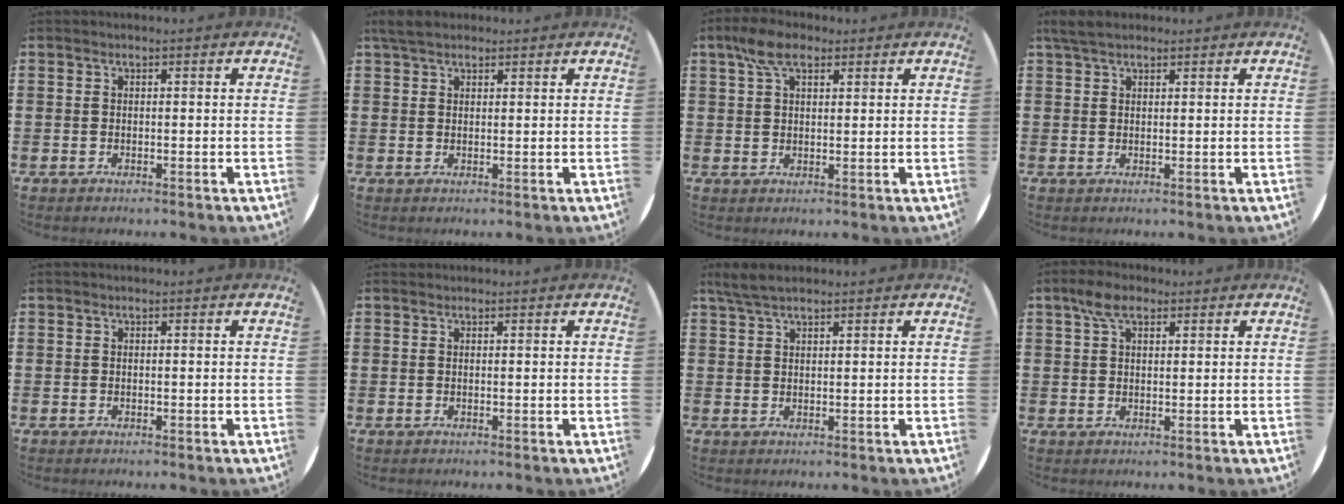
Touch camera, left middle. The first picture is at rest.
{"total": 2.7, "force": [2.2, 1.0, 1.2], "torque": [-0.029, 0.008, 0.042]}
{"total": 5.5, "force": [3.4, 2.7, 3.3], "torque": [-0.065, 0.009, 0.061]}
{"total": 2.7, "force": [2.1, 0.9, 1.4], "torque": [-0.033, 0.008, 0.039]}
{"total": 0.0}
{"total": 0.0}
{"total": 3.3, "force": [2.6, 0.8, 1.9], "torque": [-0.041, 0.006, 0.049]}
{"total": 4.3, "force": [2.7, 2.1, 2.6], "torque": [-0.048, 0.006, 0.047]}